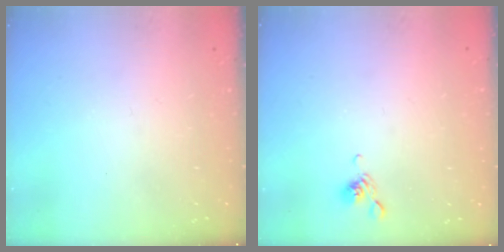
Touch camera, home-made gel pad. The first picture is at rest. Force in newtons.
{"total": 5.6, "press": 5.5, "slide": 0.7}